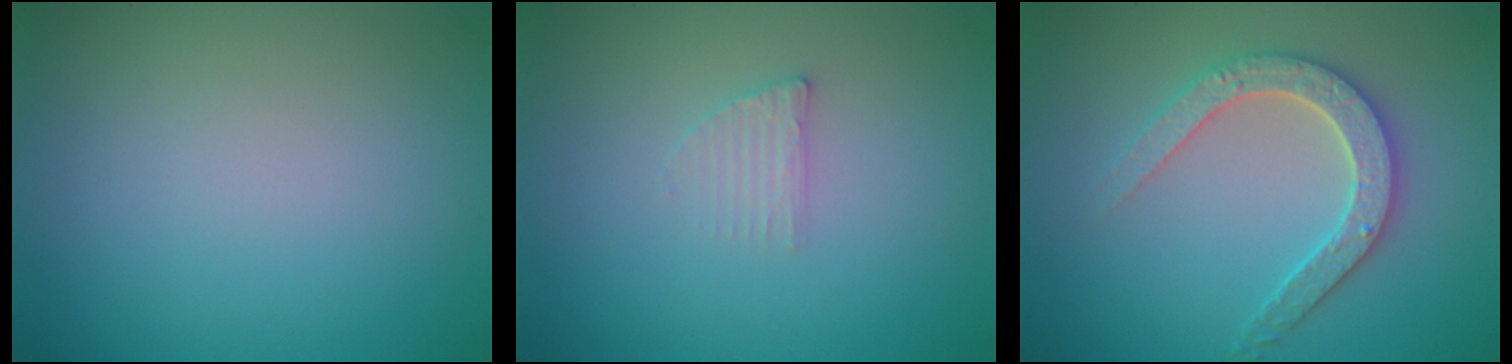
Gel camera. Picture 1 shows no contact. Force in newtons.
{"total": 1.2, "press": 1.2, "slide": 0.3}
{"total": 3.3, "press": 3.3, "slide": 0.6}